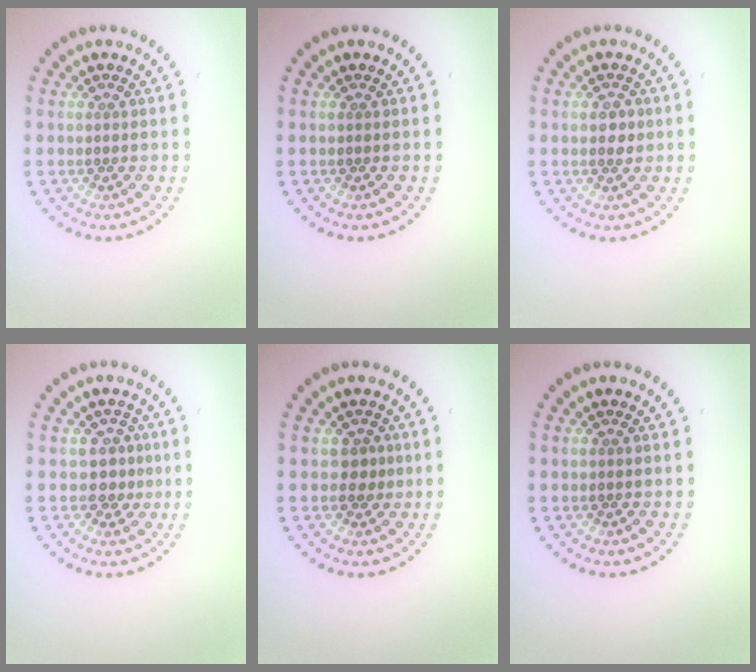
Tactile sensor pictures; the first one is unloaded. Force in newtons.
{"total": 0.0}
{"total": 1.3, "press": 1.3, "slide": 0.1}
{"total": 2.0, "press": 1.5, "slide": 1.3}
{"total": 1.3, "press": 1.1, "slide": 0.8}
{"total": 0.0}